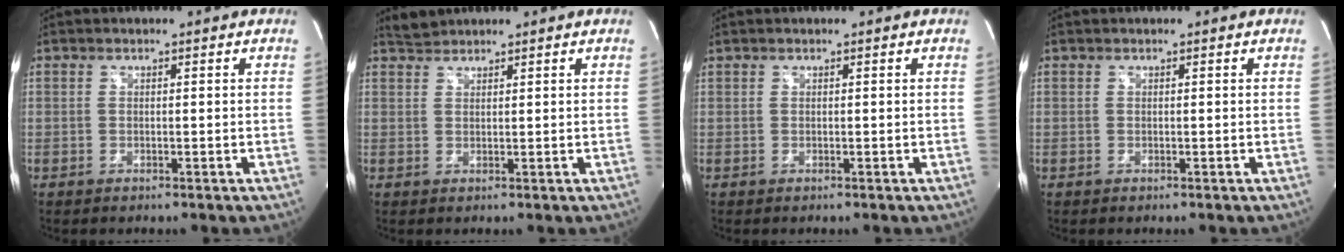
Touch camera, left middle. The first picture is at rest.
{"total": 1.8, "force": [1.7, 0.1, -0.3], "torque": [-0.001, 0.007, 0.036]}
{"total": 0.0}
{"total": 0.0}